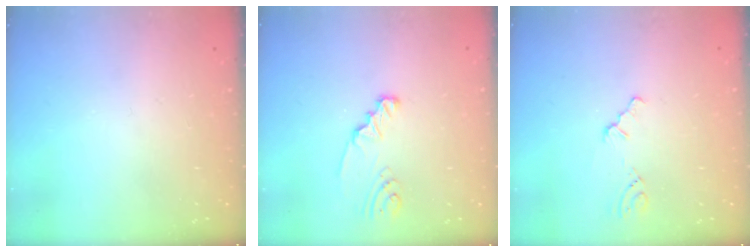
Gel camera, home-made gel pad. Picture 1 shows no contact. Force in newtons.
{"total": 2.1, "press": 2.1, "slide": 0.1}
{"total": 0.8, "press": 0.7, "slide": 0.2}